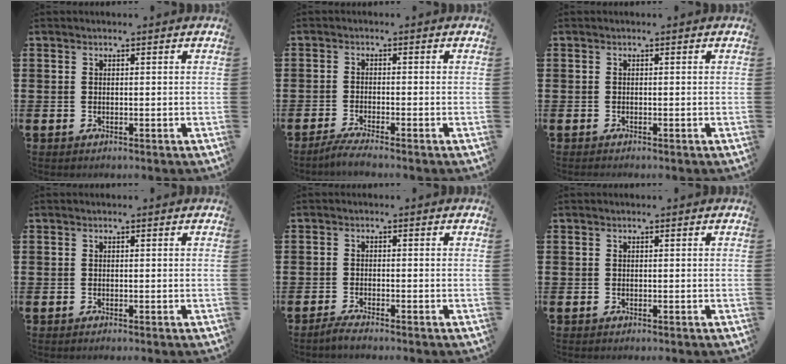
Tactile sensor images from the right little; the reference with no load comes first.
{"total": 2.0, "force": [-1.5, 0.0, 1.3], "torque": [-0.021, 0.000, -0.028]}
{"total": 0.0}
{"total": 0.0}
{"total": 1.4, "force": [-1.1, 0.0, 0.8], "torque": [-0.015, -0.001, -0.021]}
{"total": 0.0}